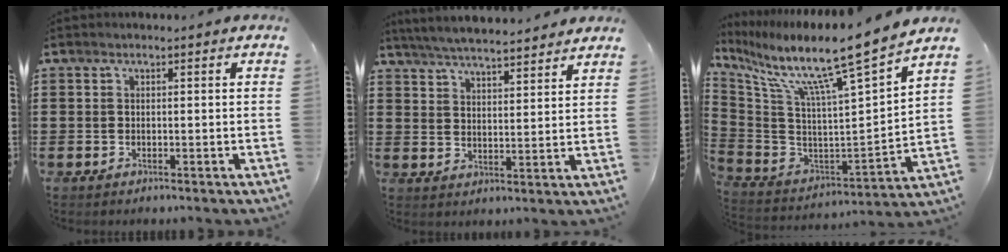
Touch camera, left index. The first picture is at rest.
{"total": 5.1, "force": [4.9, -0.3, 1.1], "torque": [-0.041, -0.027, 0.086]}
{"total": 11.1, "force": [8.7, -0.3, 6.9], "torque": [-0.156, -0.075, 0.131]}